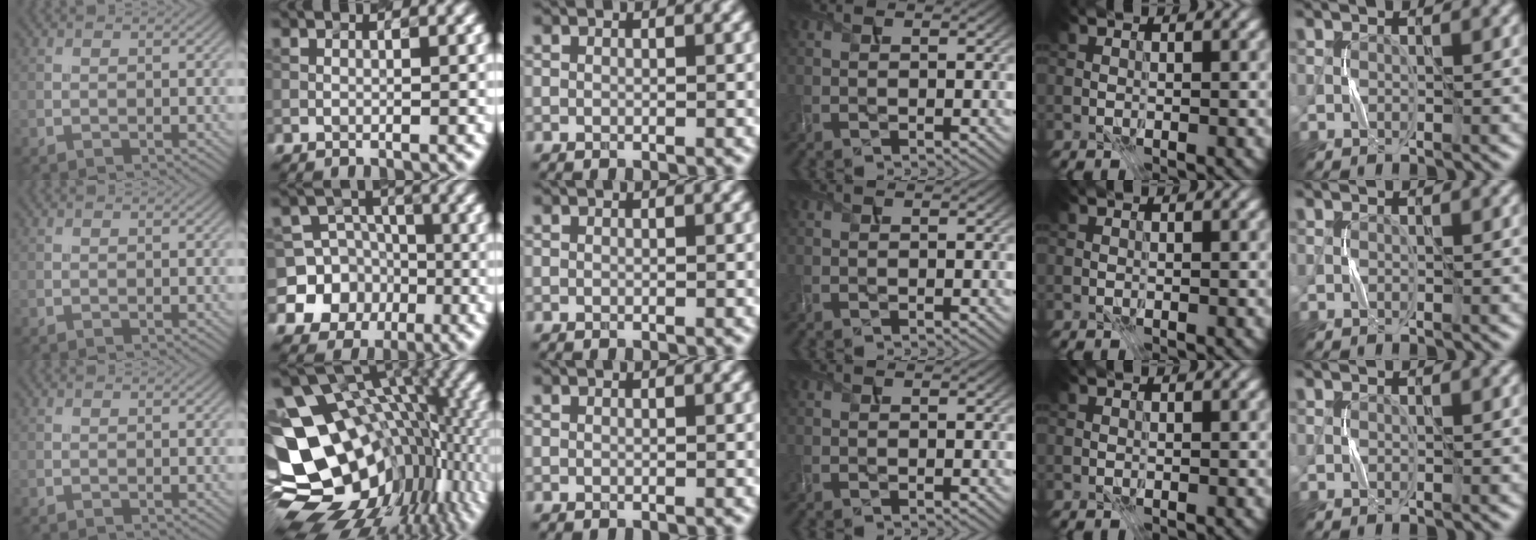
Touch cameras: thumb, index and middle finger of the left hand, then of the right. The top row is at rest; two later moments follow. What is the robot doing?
{"motion": "press", "object": "joystick"}